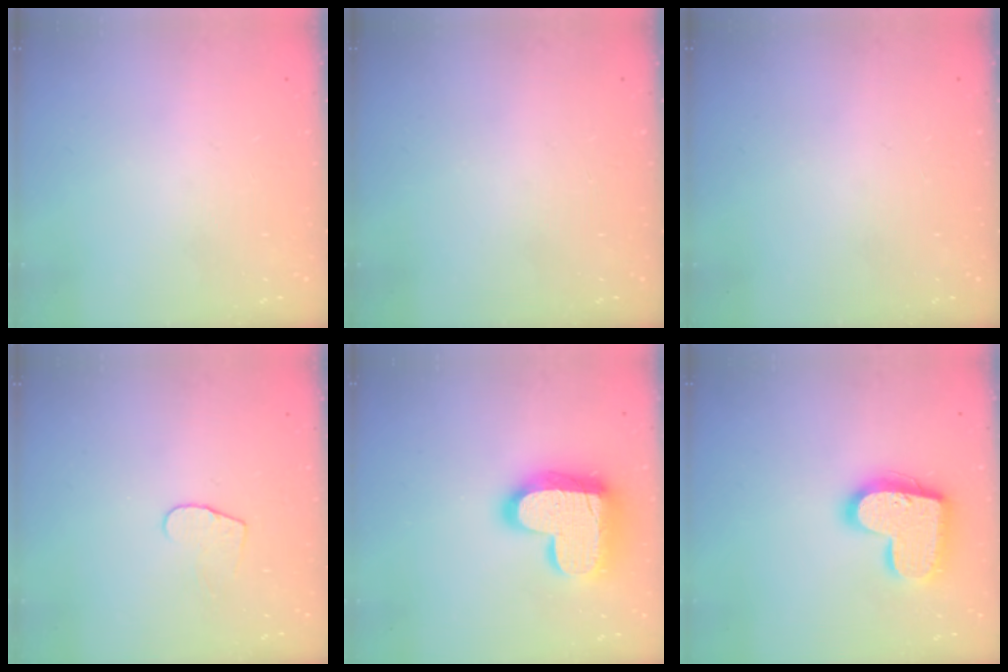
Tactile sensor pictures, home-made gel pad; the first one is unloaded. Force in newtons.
{"total": 0.0}
{"total": 0.0}
{"total": 5.0, "press": 5.0, "slide": 0.4}
{"total": 19.3, "press": 19.2, "slide": 1.5}
{"total": 17.8, "press": 17.8, "slide": 1.2}